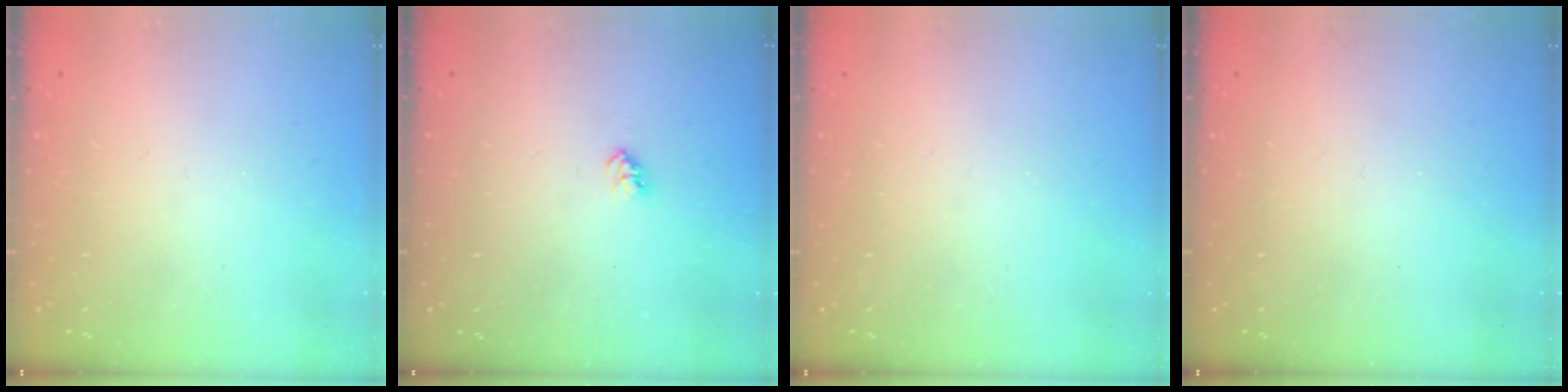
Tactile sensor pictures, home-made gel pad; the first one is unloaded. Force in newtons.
{"total": 2.7, "press": 2.7, "slide": 0.4}
{"total": 0.0}
{"total": 0.0}